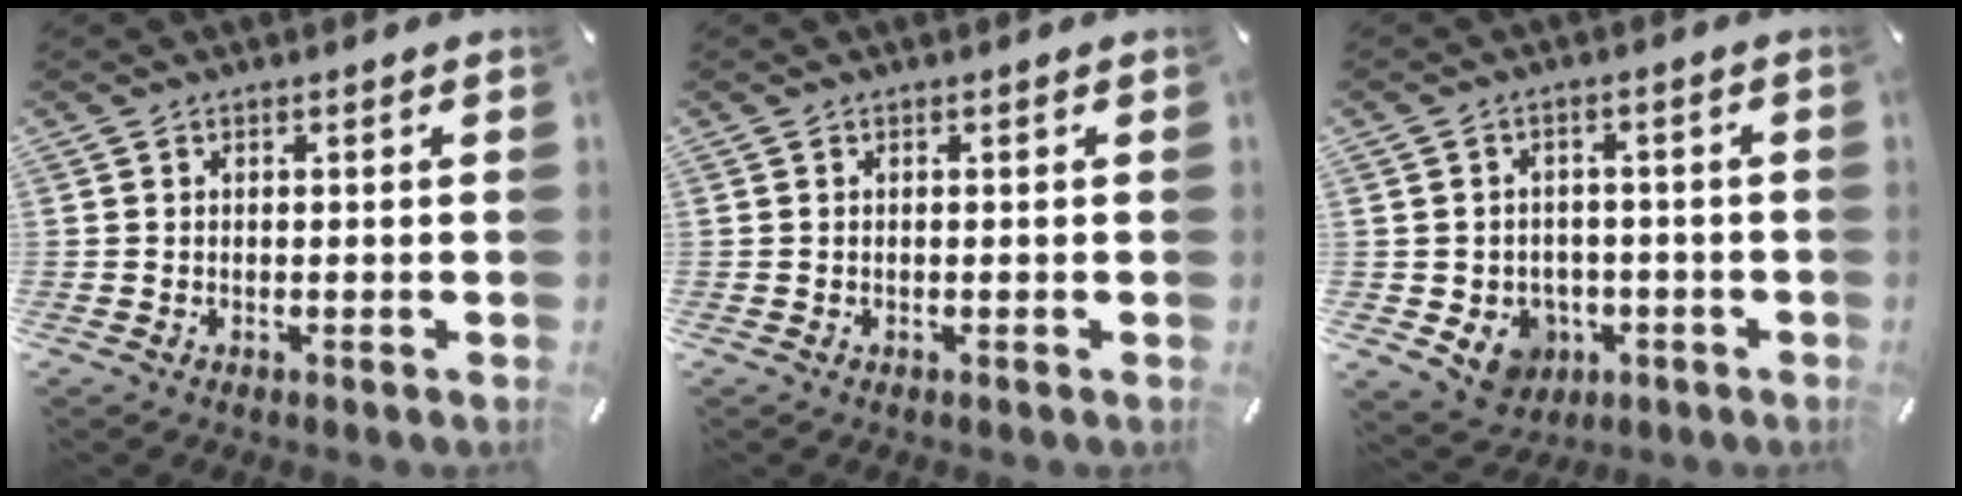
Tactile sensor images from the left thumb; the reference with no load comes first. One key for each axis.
{"total": 0.0}
{"total": 6.8, "fx": -2.0, "fy": 6.3, "fz": 1.9, "tx": -0.037, "ty": 0.010, "tz": -0.032}